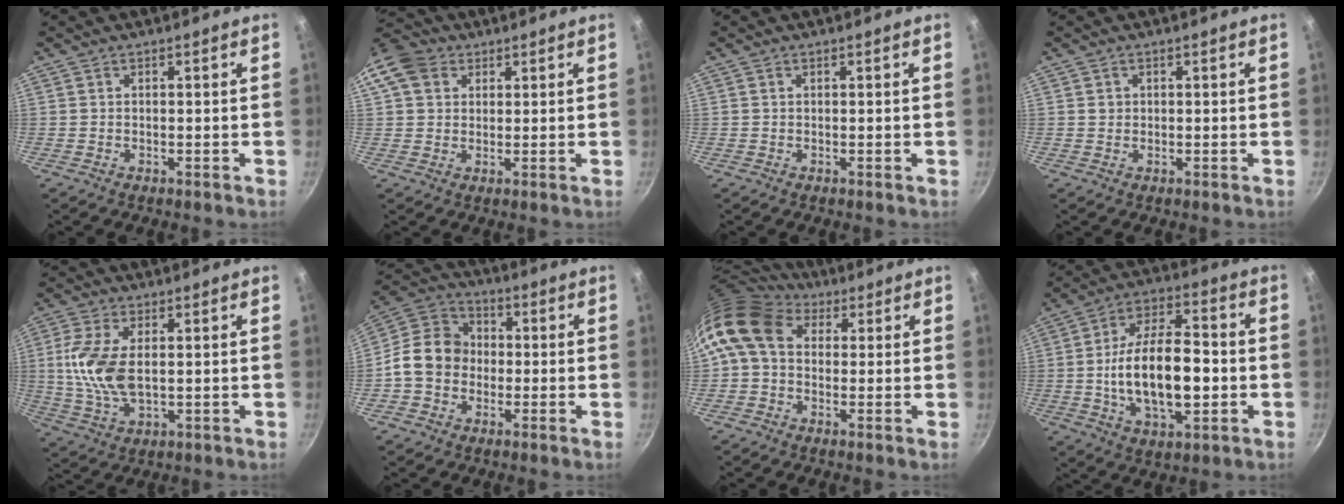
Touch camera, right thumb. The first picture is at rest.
{"total": 9.9, "force": [3.5, 8.0, 4.7], "torque": [-0.076, 0.015, 0.053]}
{"total": 0.0}
{"total": 1.1, "force": [0.3, 1.0, 0.3], "torque": [-0.001, 0.003, 0.004]}
{"total": 10.9, "force": [1.1, 5.7, 9.2], "torque": [-0.187, -0.003, 0.023]}
{"total": 11.9, "force": [-1.5, 10.0, 6.2], "torque": [-0.077, 0.034, -0.049]}
{"total": 12.0, "force": [2.9, 9.1, 7.3], "torque": [-0.129, 0.016, 0.030]}
{"total": 17.8, "force": [-2.0, 8.8, 15.3], "torque": [-0.244, 0.026, -0.033]}